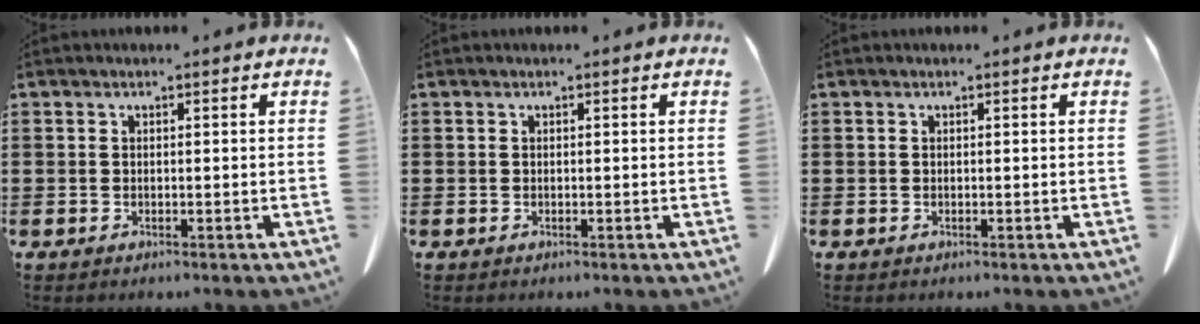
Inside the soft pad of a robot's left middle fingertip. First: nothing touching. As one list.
[{"total": 0.0}, {"total": 0.0}]